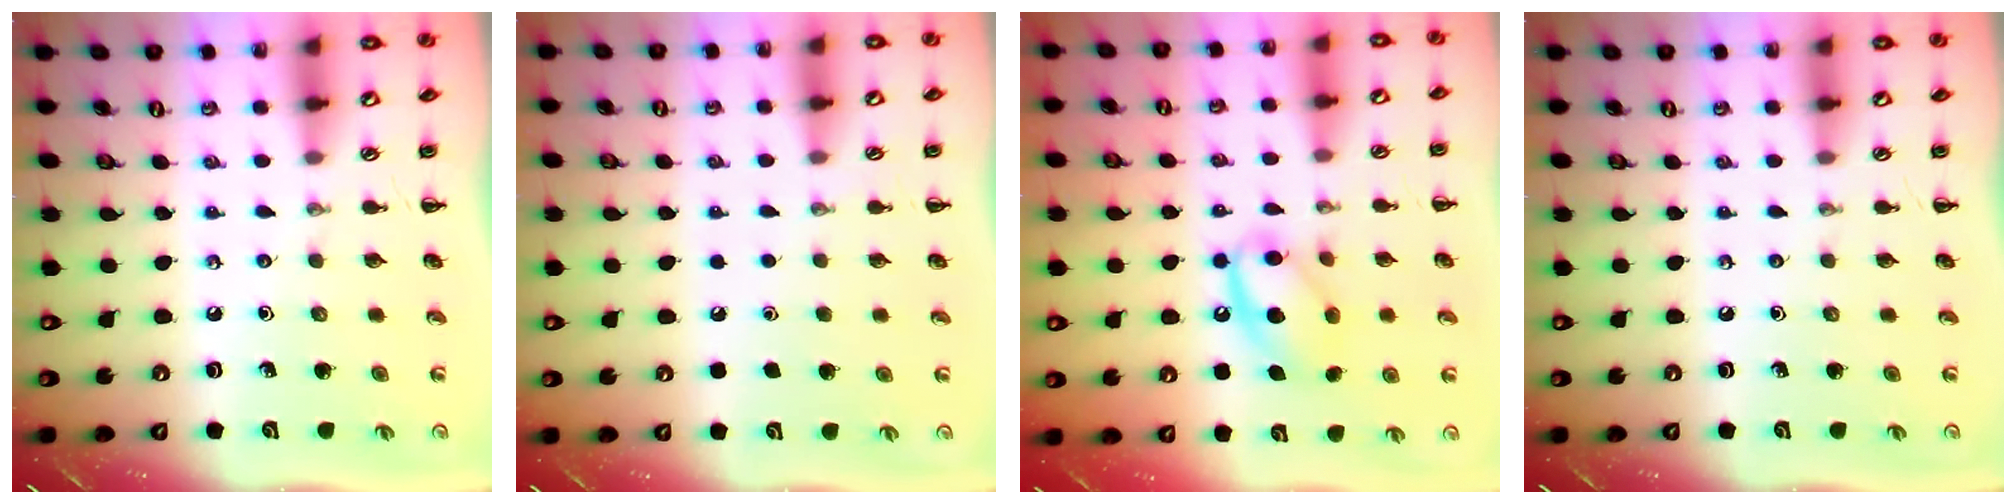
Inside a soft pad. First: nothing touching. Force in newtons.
{"total": 1.6, "press": 1.6, "slide": 0.1}
{"total": 13.3, "press": 13.1, "slide": 2.1}
{"total": 0.0}